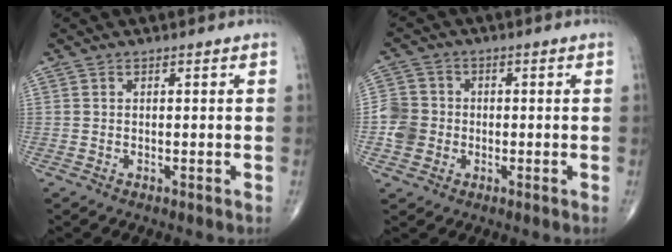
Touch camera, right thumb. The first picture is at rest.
{"total": 6.0, "force": [-1.3, 5.6, 2.0], "torque": [-0.022, 0.012, -0.029]}